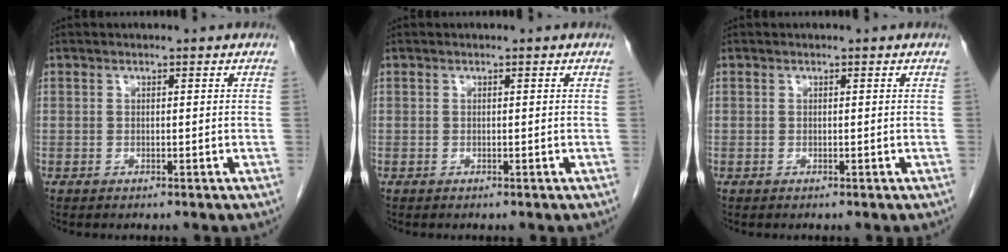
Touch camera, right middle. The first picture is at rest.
{"total": 0.0}
{"total": 0.0}